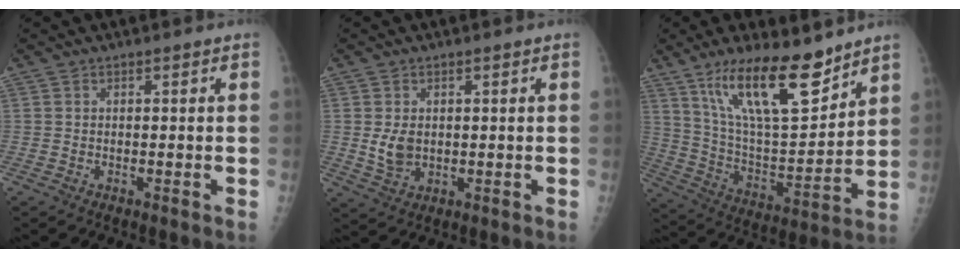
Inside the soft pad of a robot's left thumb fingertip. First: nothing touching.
{"total": 4.3, "force": [0.4, 3.1, 2.9], "torque": [-0.044, -0.010, 0.016]}
{"total": 19.2, "force": [12.9, 5.9, 12.9], "torque": [-0.188, -0.077, 0.237]}